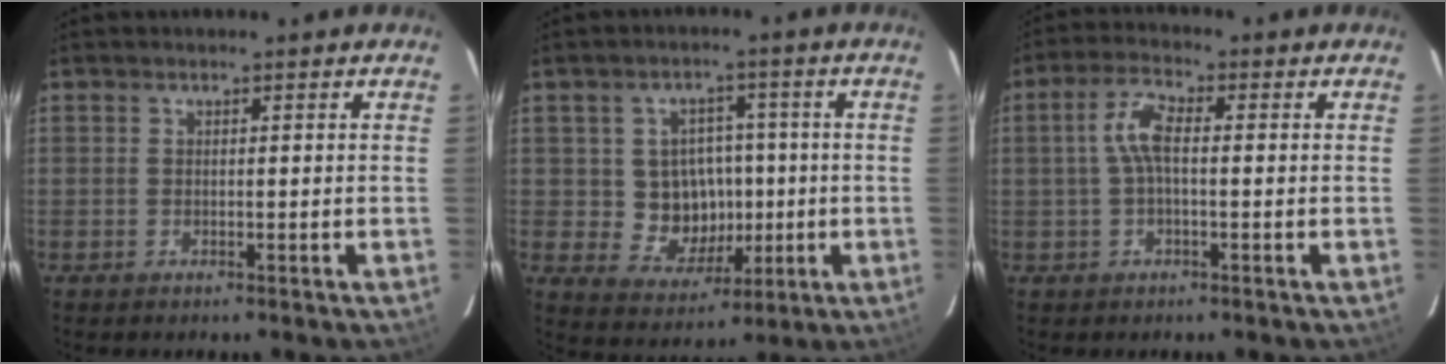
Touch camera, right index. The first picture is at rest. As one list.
[{"total": 9.1, "force": [-0.5, 8.5, 3.4], "torque": [-0.078, 0.012, 0.009]}, {"total": 5.4, "force": [0.1, 2.0, 5.0], "torque": [-0.106, 0.014, 0.002]}]